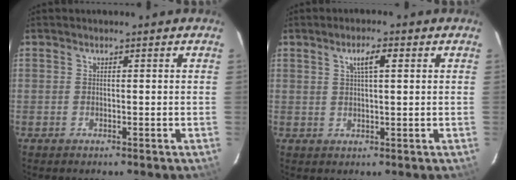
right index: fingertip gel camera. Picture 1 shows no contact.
{"total": 3.6, "force": [1.5, 0.8, 3.1], "torque": [-0.056, 0.007, 0.025]}